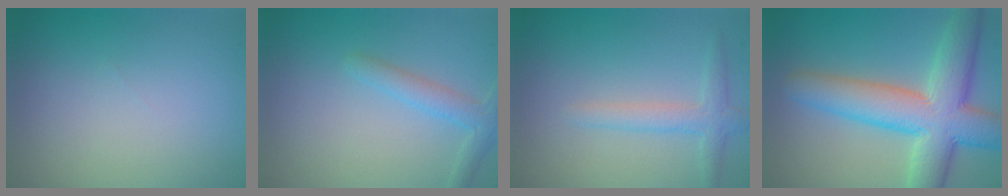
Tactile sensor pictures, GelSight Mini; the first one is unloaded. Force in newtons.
{"total": 2.3, "press": 2.3, "slide": 0.1}
{"total": 2.4, "press": 2.4, "slide": 0.1}
{"total": 9.6, "press": 9.6, "slide": 0.6}